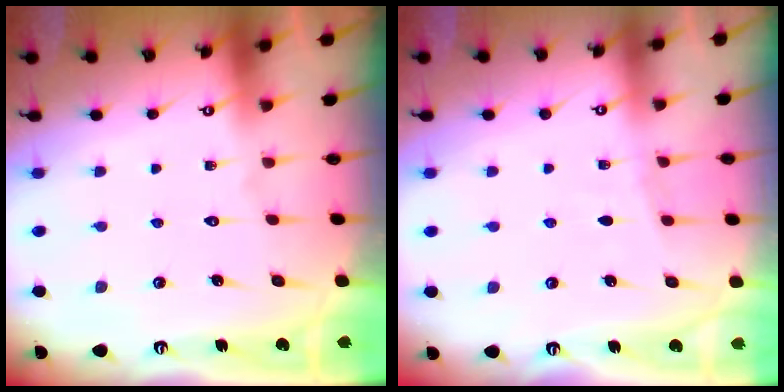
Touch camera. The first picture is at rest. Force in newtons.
{"total": 2.5, "press": 2.4, "slide": 0.4}